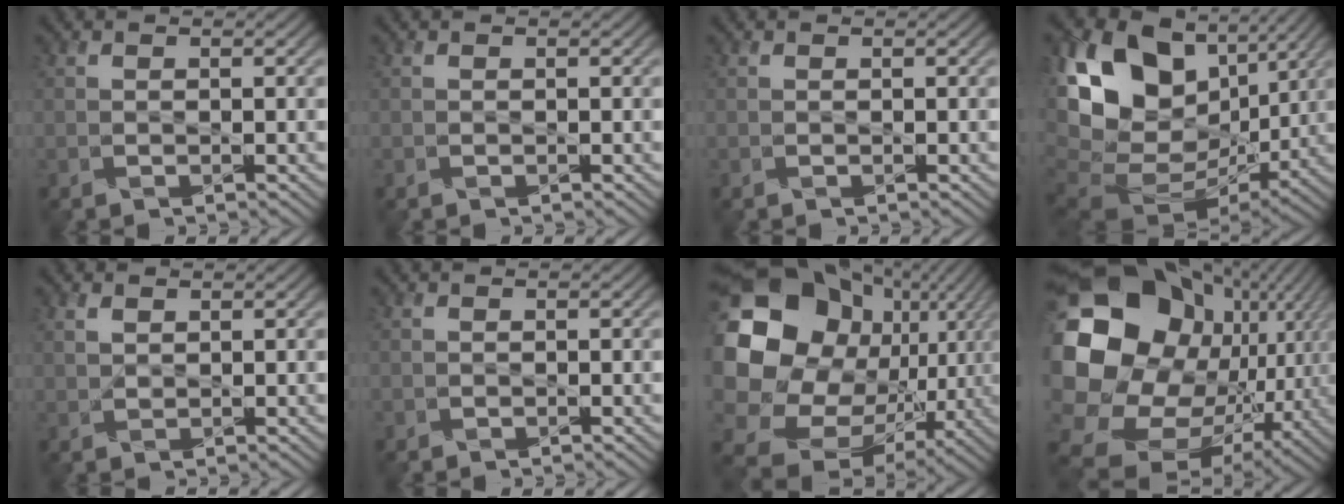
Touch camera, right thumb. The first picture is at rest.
{"total": 0.0}
{"total": 0.0}
{"total": 18.5, "force": [4.7, 12.7, 12.6], "torque": [-0.267, -0.011, 0.110]}
{"total": 1.7, "force": [1.1, 0.9, 1.0], "torque": [-0.028, 0.001, 0.025]}
{"total": 0.0}
{"total": 24.0, "force": [3.5, 20.4, 12.2], "torque": [-0.314, -0.019, 0.088]}
{"total": 22.8, "force": [1.5, 18.4, 13.4], "torque": [-0.328, -0.042, 0.057]}